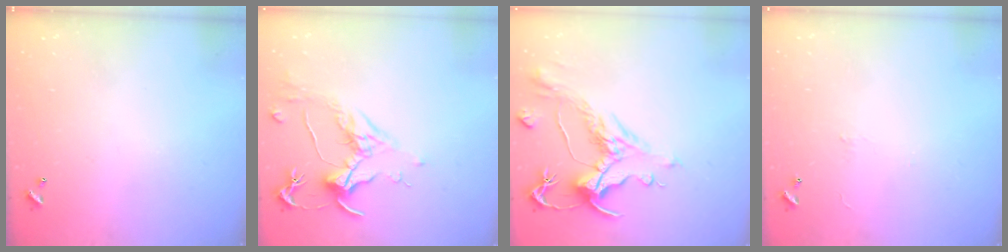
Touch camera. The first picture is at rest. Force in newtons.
{"total": 1.7, "press": 1.5, "slide": 0.9}
{"total": 2.0, "press": 1.2, "slide": 1.6}
{"total": 0.6, "press": 0.5, "slide": 0.4}